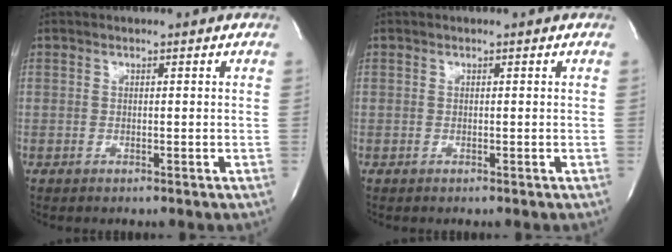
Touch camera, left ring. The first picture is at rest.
{"total": 0.0}